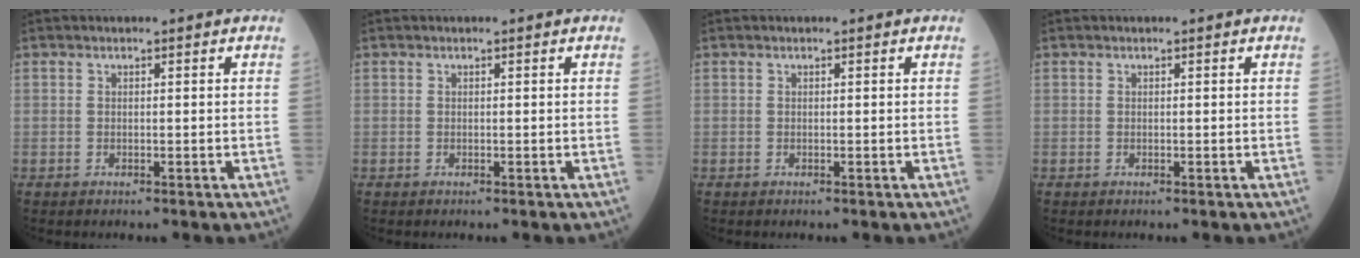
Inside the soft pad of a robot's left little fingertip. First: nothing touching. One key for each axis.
{"total": 0.0}
{"total": 0.0}
{"total": 0.0}